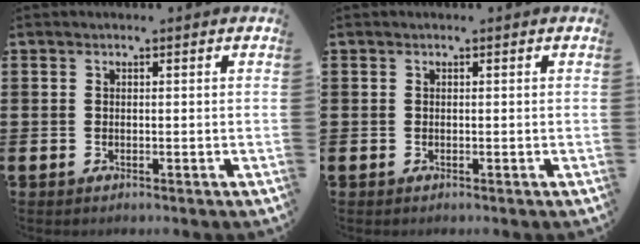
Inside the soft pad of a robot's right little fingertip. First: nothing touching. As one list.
[{"total": 0.0}]